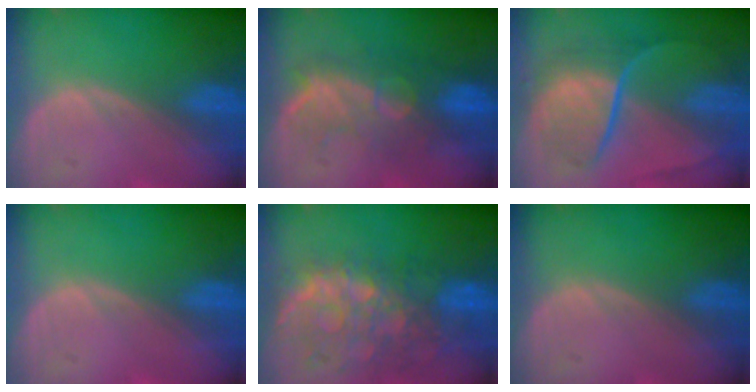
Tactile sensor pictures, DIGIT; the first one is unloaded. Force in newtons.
{"total": 9.6, "press": 8.7, "slide": 4.0}
{"total": 9.2, "press": 7.6, "slide": 5.1}
{"total": 0.0}
{"total": 11.2, "press": 9.7, "slide": 5.5}
{"total": 0.0}